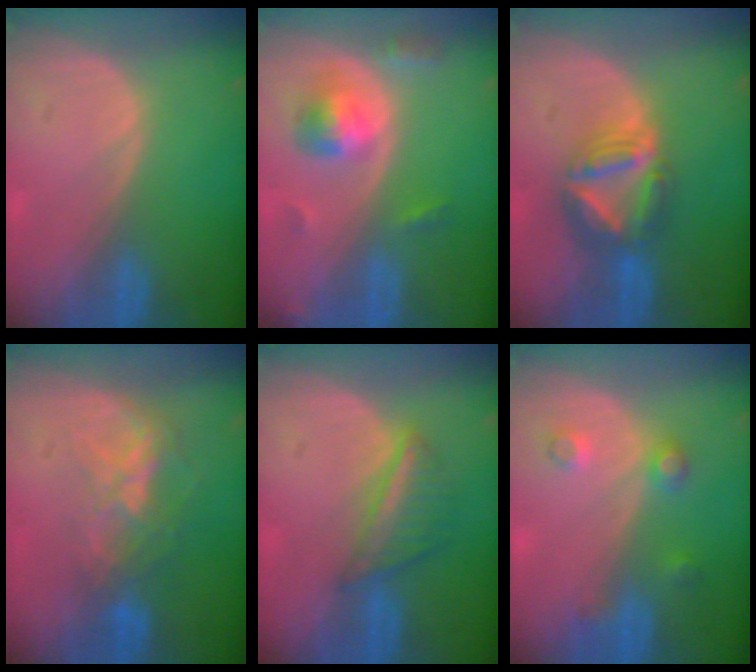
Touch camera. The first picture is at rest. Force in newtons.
{"total": 5.6, "press": 5.2, "slide": 2.0}
{"total": 7.9, "press": 6.7, "slide": 4.1}
{"total": 6.7, "press": 5.9, "slide": 3.2}
{"total": 5.3, "press": 5.2, "slide": 1.1}
{"total": 3.5, "press": 3.3, "slide": 1.2}